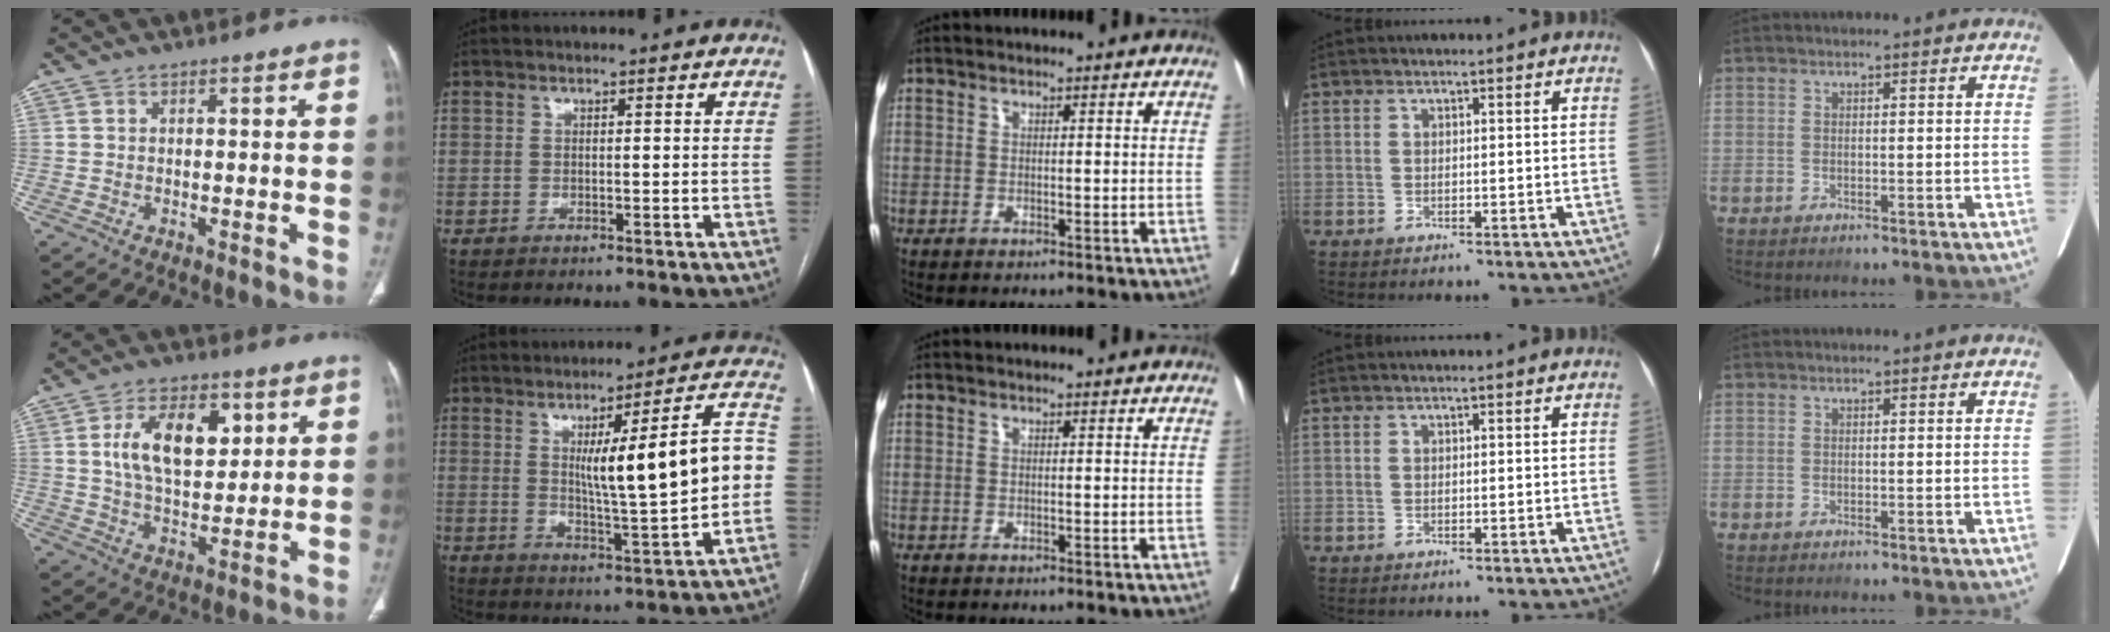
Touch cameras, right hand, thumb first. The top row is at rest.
{"thumb": {"total": 13.7, "force": [4.1, 7.7, 10.6], "torque": [-0.155, -0.012, 0.076]}, "index": {"total": 15.0, "force": [0.8, 1.2, 14.9], "torque": [-0.204, 0.017, 0.017]}}